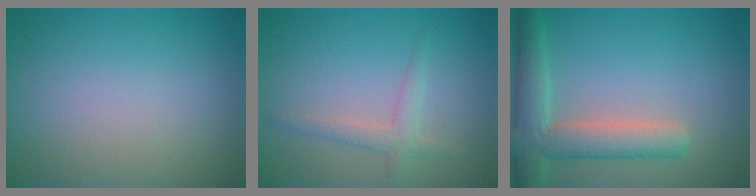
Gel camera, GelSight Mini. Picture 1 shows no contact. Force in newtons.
{"total": 2.0, "press": 2.0, "slide": 0.1}
{"total": 5.7, "press": 5.7, "slide": 0.6}